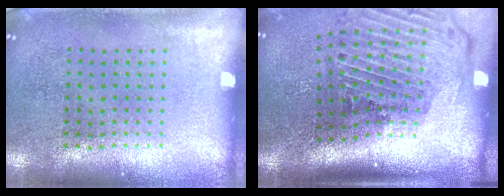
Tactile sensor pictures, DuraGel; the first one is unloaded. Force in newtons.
{"total": 3.0, "press": 2.1, "slide": 2.1}